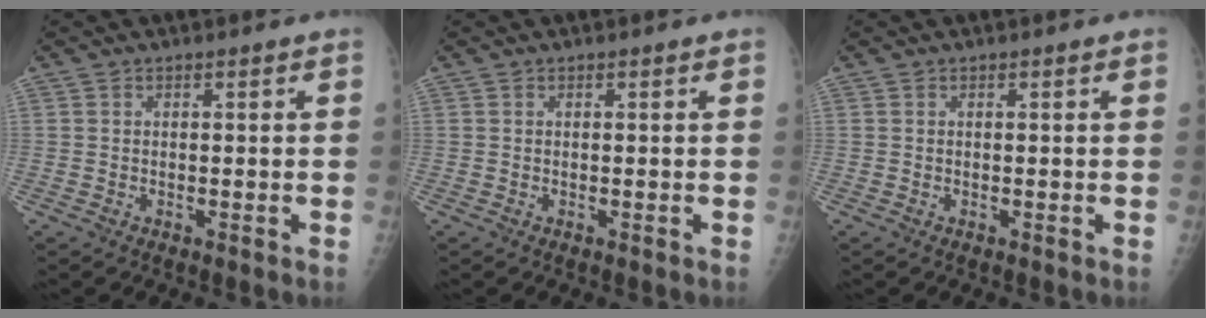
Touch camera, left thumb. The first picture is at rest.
{"total": 0.0}
{"total": 0.0}